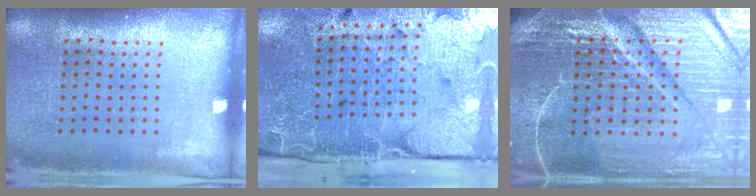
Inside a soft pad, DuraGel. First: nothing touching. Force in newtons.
{"total": 5.0, "press": 3.9, "slide": 3.1}
{"total": 6.8, "press": 6.0, "slide": 3.3}